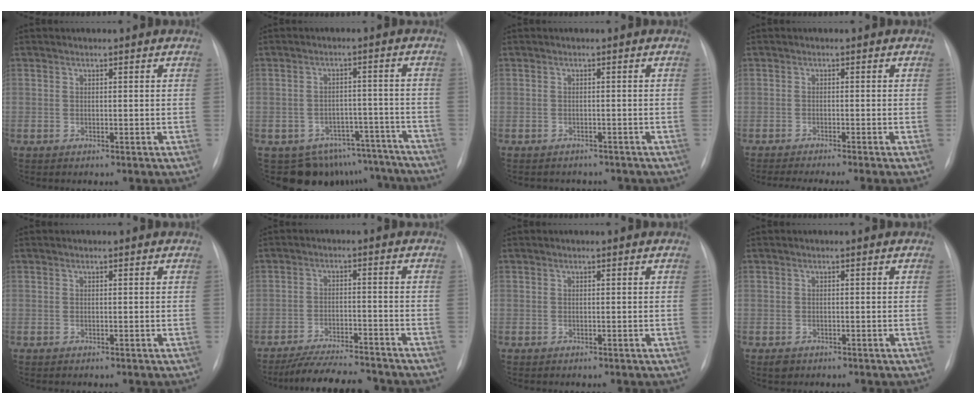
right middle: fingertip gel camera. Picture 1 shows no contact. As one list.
[{"total": 13.2, "force": [-11.4, 6.5, 0.9], "torque": [0.007, 0.039, -0.130]}, {"total": 5.7, "force": [-5.0, 2.3, 1.5], "torque": [-0.015, 0.006, -0.051]}, {"total": 8.1, "force": [-6.9, -0.9, 4.2], "torque": [-0.038, -0.016, -0.101]}, {"total": 0.0}, {"total": 11.5, "force": [-10.6, 1.4, 4.4], "torque": [-0.069, -0.006, -0.161]}, {"total": 0.0}, {"total": 1.1, "force": [-0.7, 0.8, 0.4], "torque": [-0.009, 0.000, -0.008]}]